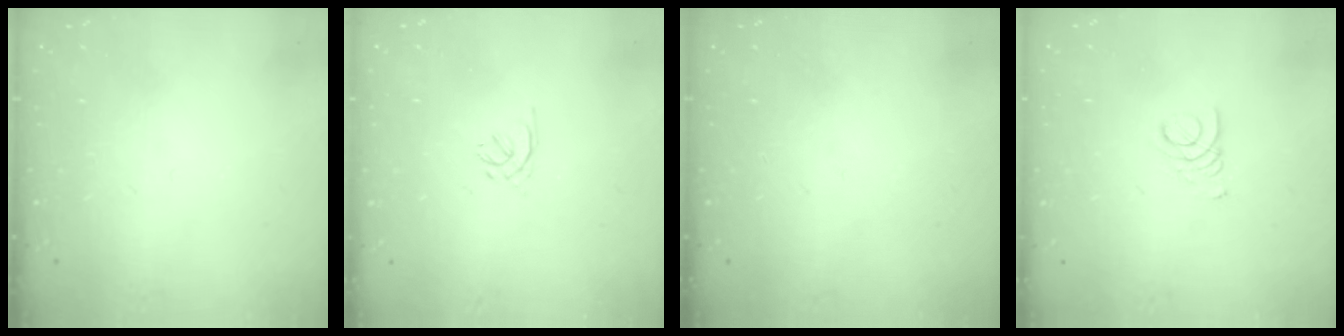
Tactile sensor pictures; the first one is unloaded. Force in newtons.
{"total": 1.4, "press": 1.3, "slide": 0.5}
{"total": 0.0}
{"total": 1.9, "press": 1.9, "slide": 0.2}